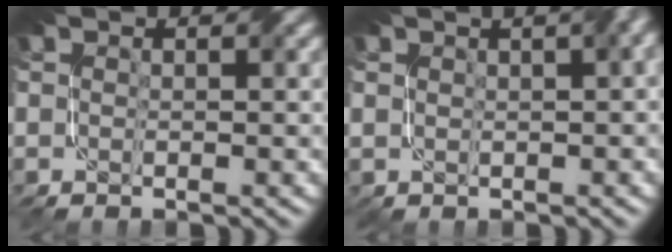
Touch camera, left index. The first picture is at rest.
{"total": 6.3, "force": [2.4, 3.2, 4.9], "torque": [-0.043, 0.022, 0.023]}